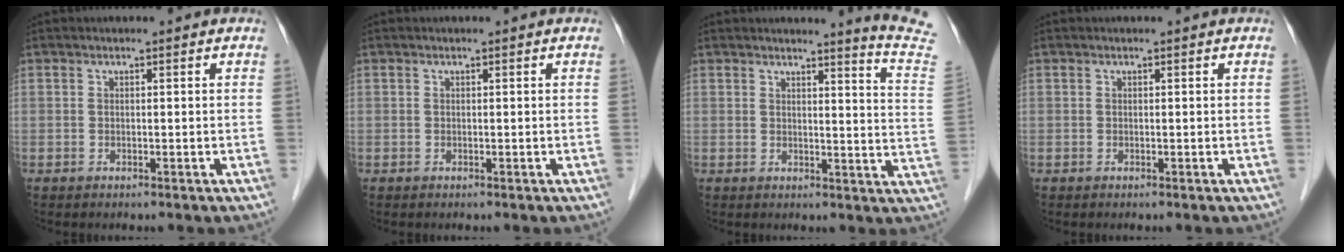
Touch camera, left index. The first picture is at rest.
{"total": 0.0}
{"total": 9.2, "force": [8.8, -2.2, 1.7], "torque": [-0.023, -0.098, 0.079]}
{"total": 0.0}